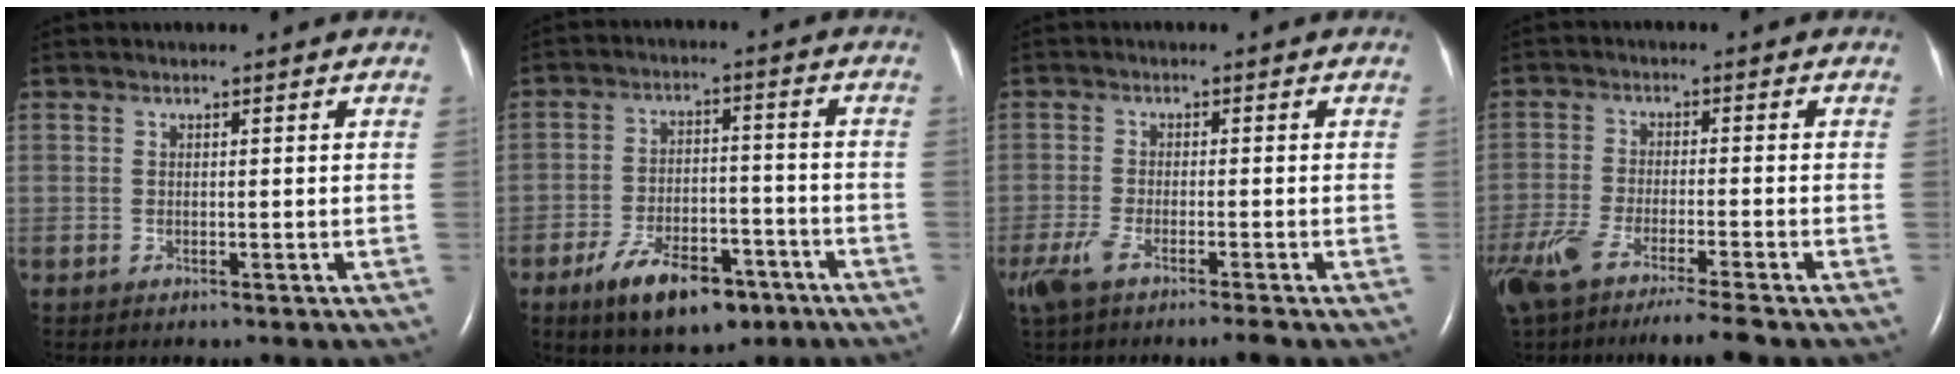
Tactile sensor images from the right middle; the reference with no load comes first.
{"total": 11.1, "force": [-6.8, 5.0, 7.3], "torque": [-0.126, -0.001, -0.106]}
{"total": 6.2, "force": [-4.5, 0.2, 4.2], "torque": [-0.077, -0.016, -0.081]}
{"total": 12.8, "force": [-10.0, 0.1, 8.0], "torque": [-0.147, -0.033, -0.167]}